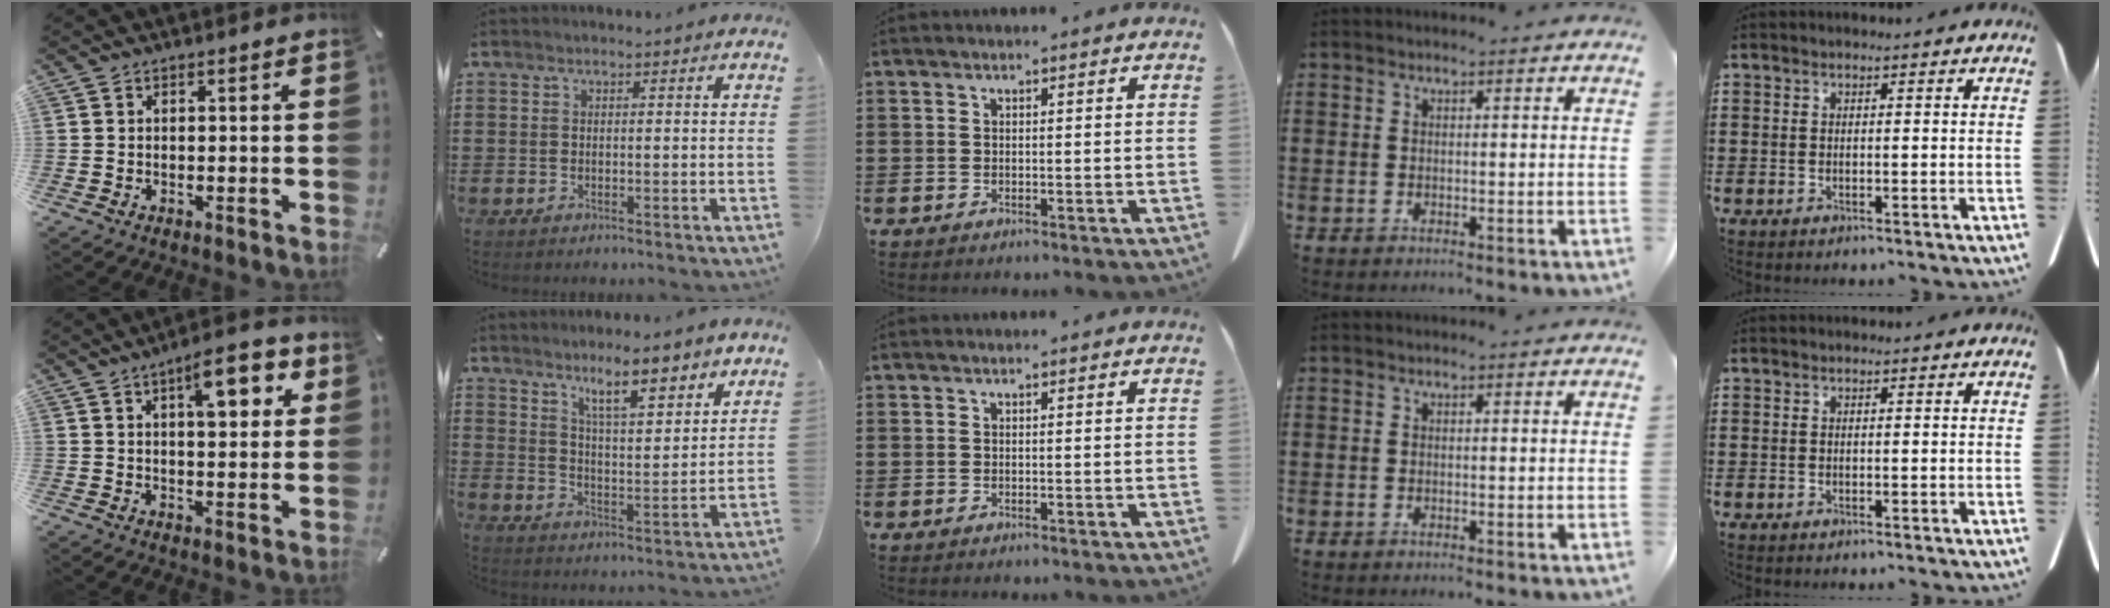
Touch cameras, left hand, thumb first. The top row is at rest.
{"thumb": {"total": 10.2, "force": [4.6, 4.2, 8.2], "torque": [-0.101, -0.017, 0.067]}, "index": {"total": 8.5, "force": [6.9, 1.5, 4.9], "torque": [-0.080, -0.034, 0.115]}}